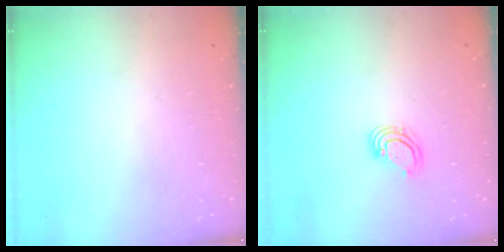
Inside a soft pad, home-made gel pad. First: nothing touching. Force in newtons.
{"total": 4.1, "press": 4.1, "slide": 0.3}